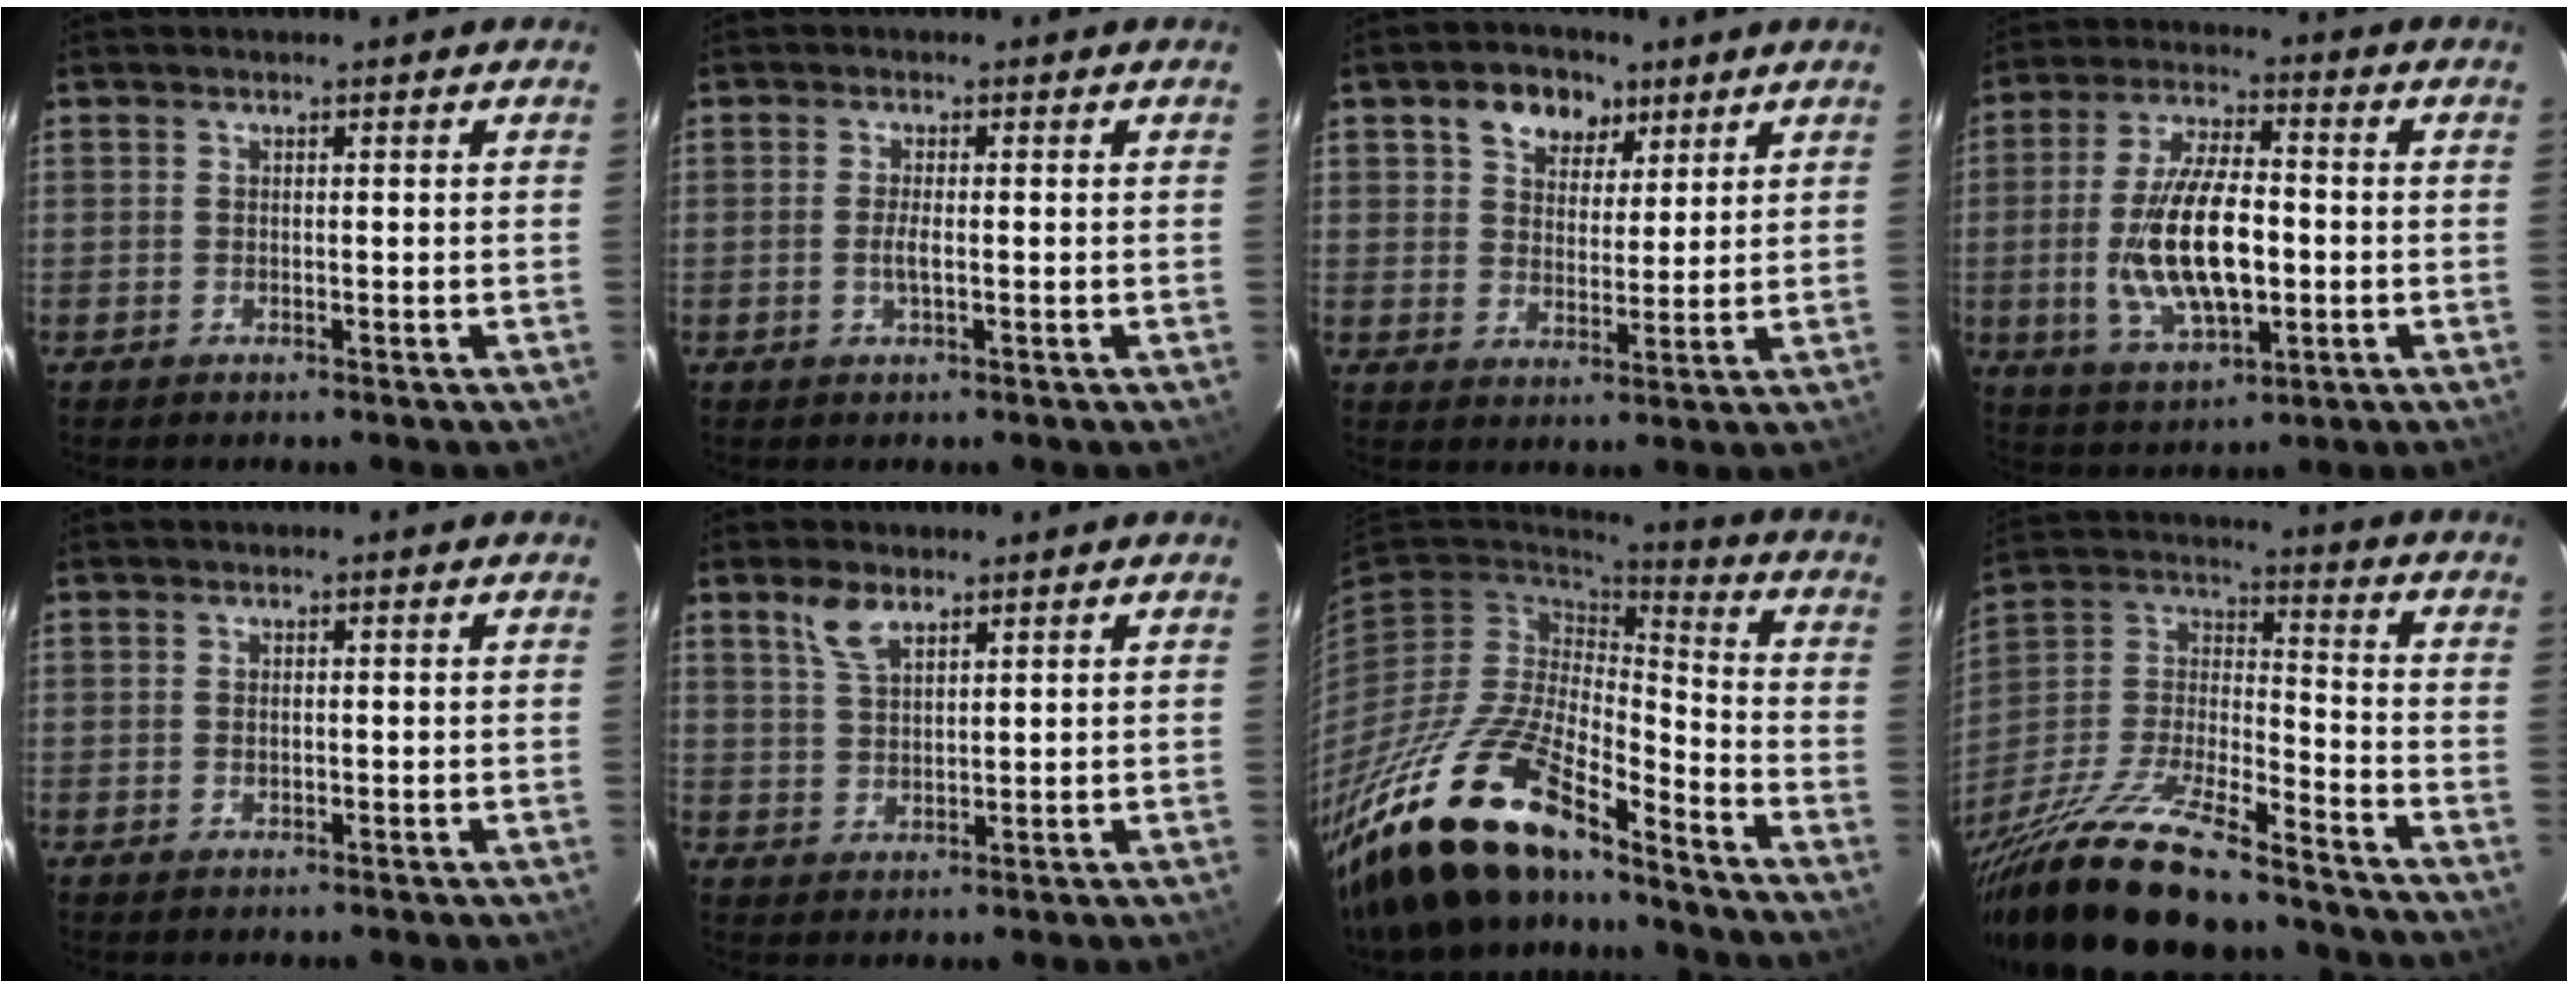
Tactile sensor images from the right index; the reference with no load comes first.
{"total": 2.0, "force": [-0.4, 0.3, 2.0], "torque": [-0.040, -0.005, -0.007]}
{"total": 8.3, "force": [4.7, 5.7, 3.8], "torque": [-0.069, 0.022, 0.078]}
{"total": 15.8, "force": [-2.1, 6.6, 14.2], "torque": [-0.282, -0.006, -0.028]}
{"total": 0.9, "force": [0.0, 0.7, 0.6], "torque": [-0.011, -0.001, 0.001]}
{"total": 5.0, "force": [3.3, 2.2, 3.0], "torque": [-0.060, 0.007, 0.068]}
{"total": 24.5, "force": [-17.9, 7.6, 14.9], "torque": [-0.306, -0.045, -0.324]}
{"total": 26.5, "force": [-20.7, 6.7, 15.2], "torque": [-0.300, -0.023, -0.345]}